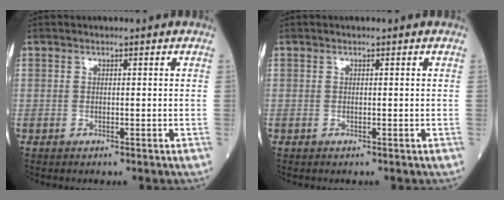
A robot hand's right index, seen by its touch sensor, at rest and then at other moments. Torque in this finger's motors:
{"motor_torque": [0.00, 0.00, 0.00, 0.00]}